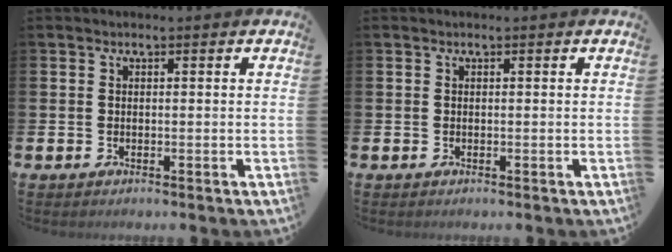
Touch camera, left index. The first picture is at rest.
{"total": 0.0}